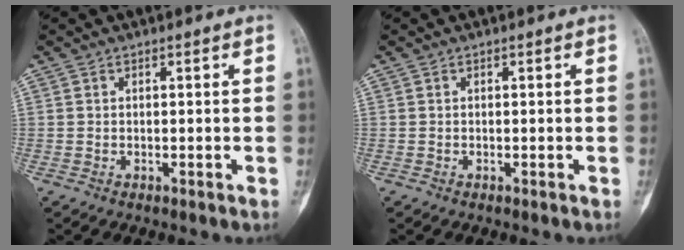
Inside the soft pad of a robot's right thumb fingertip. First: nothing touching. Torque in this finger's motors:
{"motor_torque": [-0.05, 0.13, 0.12, -0.12, 0.02]}